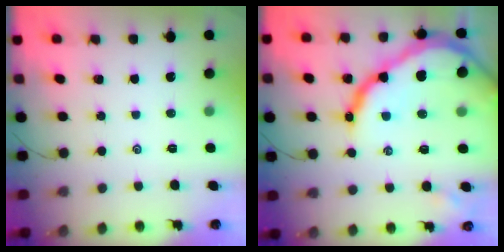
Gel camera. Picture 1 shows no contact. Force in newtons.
{"total": 25.4, "press": 25.3, "slide": 2.5}